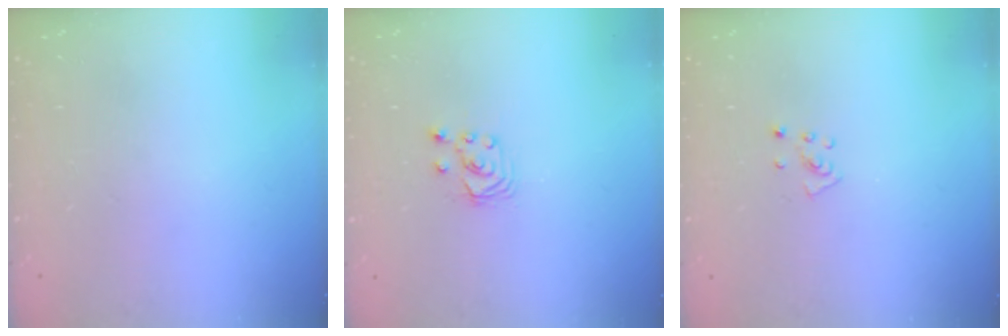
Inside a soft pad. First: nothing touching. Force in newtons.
{"total": 3.0, "press": 3.0, "slide": 0.3}
{"total": 3.8, "press": 3.8, "slide": 0.4}